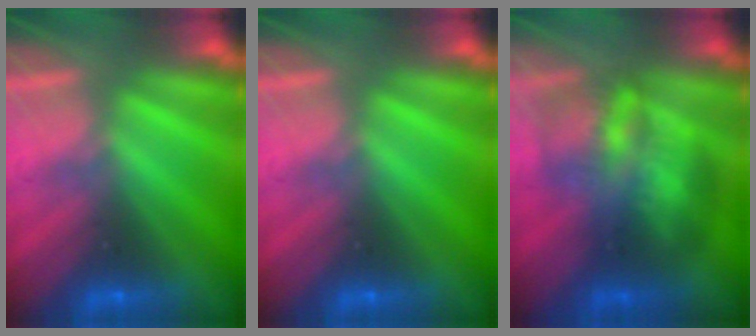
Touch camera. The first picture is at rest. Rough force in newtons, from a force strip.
{"total": 0.0}
{"total": 3.6}